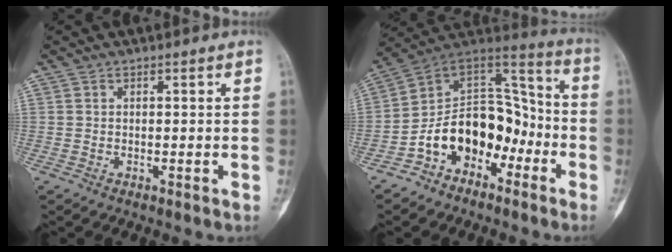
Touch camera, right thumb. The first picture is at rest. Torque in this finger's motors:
{"motor_torque": [1.72, 1.84, 1.35, -1.42, 0.09]}